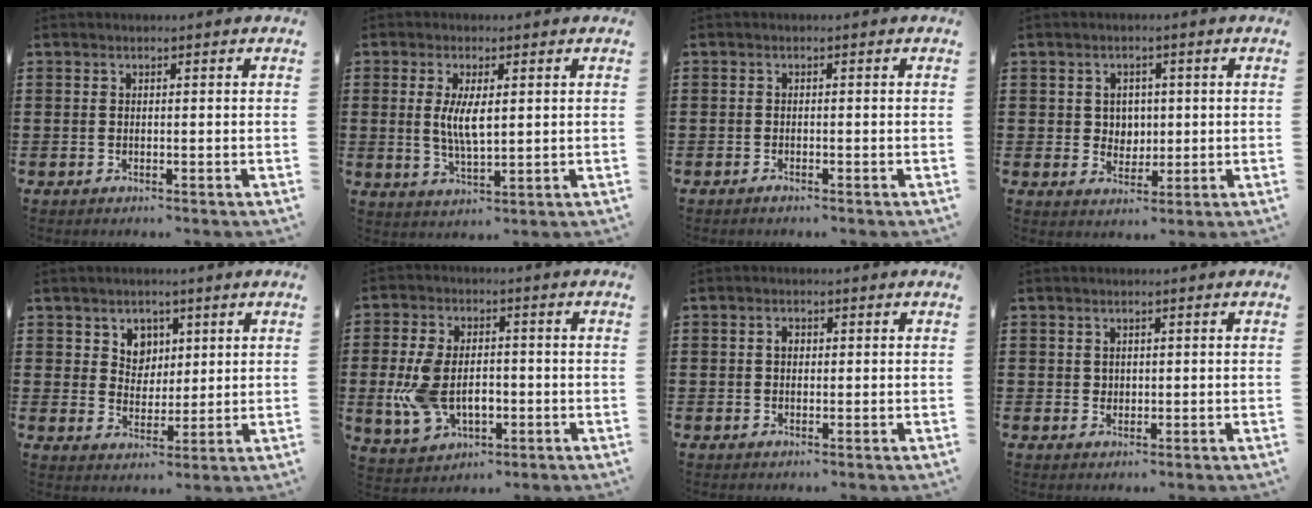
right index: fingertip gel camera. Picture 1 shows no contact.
{"total": 5.4, "force": [0.7, 1.7, 5.1], "torque": [-0.099, 0.003, 0.013]}
{"total": 0.6, "force": [-0.6, 0.0, 0.2], "torque": [-0.007, -0.004, -0.011]}
{"total": 3.1, "force": [0.8, 2.8, 1.1], "torque": [-0.026, 0.005, 0.012]}
{"total": 4.3, "force": [2.3, 3.5, 0.7], "torque": [-0.027, 0.005, 0.040]}
{"total": 8.6, "force": [-1.2, 5.4, 6.5], "torque": [-0.150, 0.006, -0.024]}
{"total": 1.3, "force": [0.2, 0.9, 1.0], "torque": [-0.021, 0.005, 0.004]}
{"total": 1.0, "force": [0.7, 0.8, 0.2], "torque": [-0.007, 0.001, 0.015]}